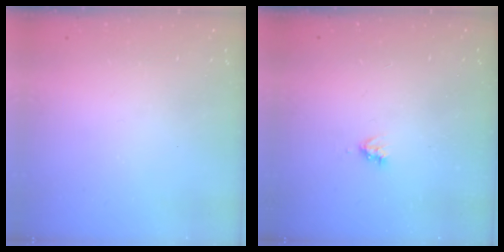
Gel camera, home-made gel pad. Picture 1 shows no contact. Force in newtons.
{"total": 2.6, "press": 2.6, "slide": 0.4}